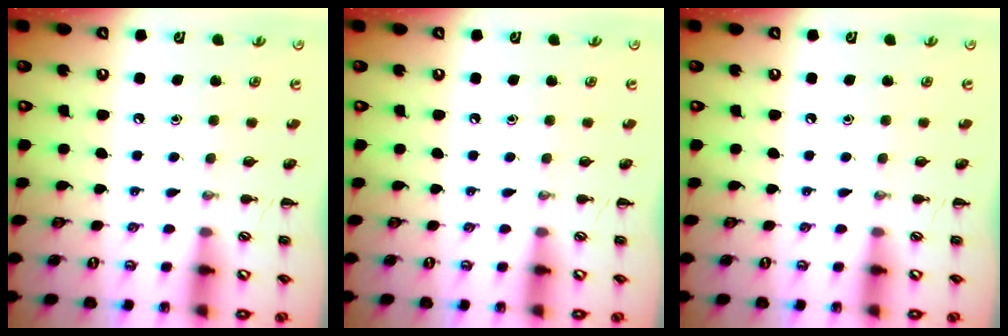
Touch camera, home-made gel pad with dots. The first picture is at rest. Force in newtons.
{"total": 0.0}
{"total": 0.0}